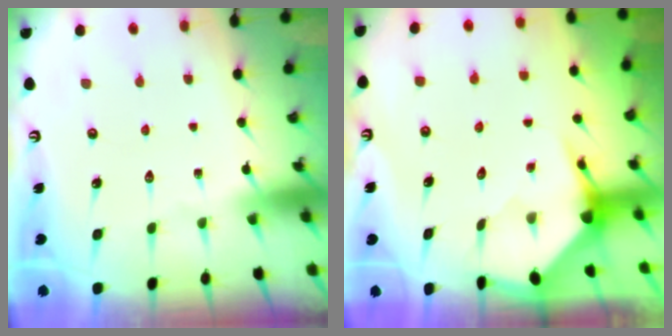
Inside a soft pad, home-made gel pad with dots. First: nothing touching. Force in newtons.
{"total": 3.6, "press": 3.6, "slide": 0.4}